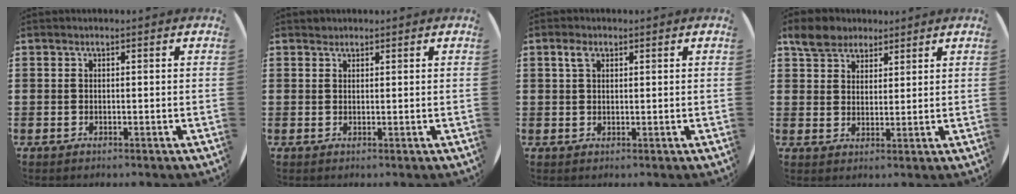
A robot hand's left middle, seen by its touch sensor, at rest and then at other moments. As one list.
[{"total": 0.7, "force": [0.7, 0.3, -0.1], "torque": [0.002, 0.003, 0.014]}, {"total": 2.1, "force": [1.2, 1.2, 1.3], "torque": [-0.021, 0.002, 0.020]}, {"total": 4.8, "force": [3.9, 2.5, 0.8], "torque": [-0.024, 0.000, 0.074]}]